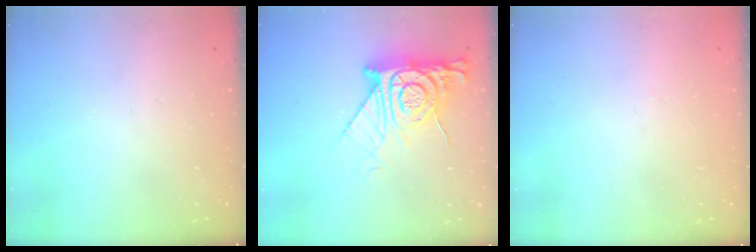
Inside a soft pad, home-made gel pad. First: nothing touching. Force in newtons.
{"total": 14.5, "press": 14.4, "slide": 1.2}
{"total": 0.0}